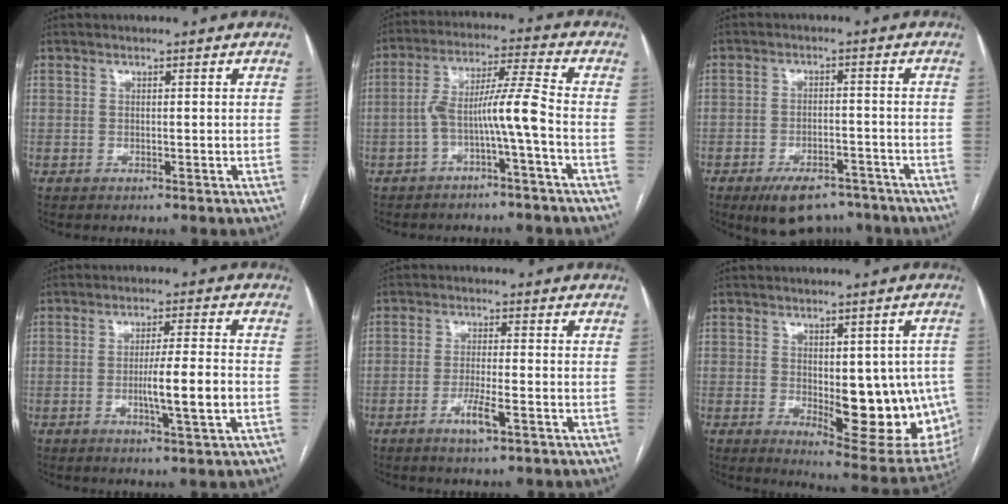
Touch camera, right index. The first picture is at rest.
{"total": 8.1, "force": [-2.6, -0.6, 7.6], "torque": [-0.139, 0.031, -0.045]}
{"total": 9.2, "force": [-7.2, 3.9, 4.2], "torque": [-0.061, 0.002, -0.111]}
{"total": 7.3, "force": [-1.8, -0.1, 7.1], "torque": [-0.117, -0.004, -0.031]}
{"total": 4.2, "force": [-2.1, 0.3, 3.7], "torque": [-0.072, -0.005, -0.038]}
{"total": 15.7, "force": [-2.0, 6.0, 14.4], "torque": [-0.144, -0.002, -0.004]}